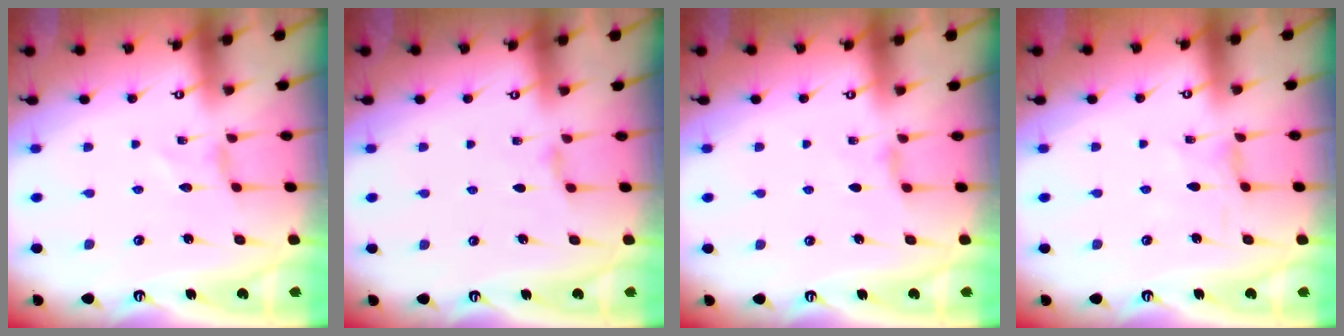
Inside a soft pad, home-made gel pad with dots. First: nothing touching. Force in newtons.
{"total": 2.9, "press": 2.8, "slide": 0.5}
{"total": 2.3, "press": 2.2, "slide": 0.5}
{"total": 0.6, "press": 0.6, "slide": 0.2}